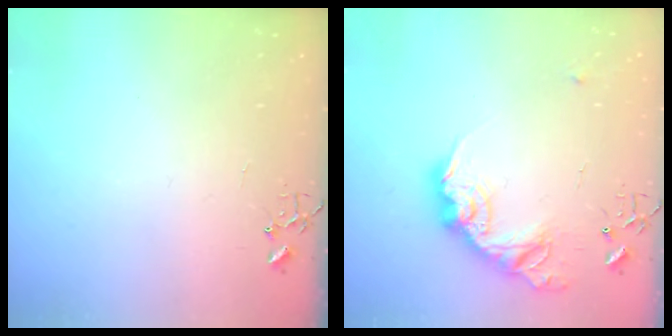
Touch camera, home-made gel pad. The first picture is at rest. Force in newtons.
{"total": 16.0, "press": 16.0, "slide": 1.0}